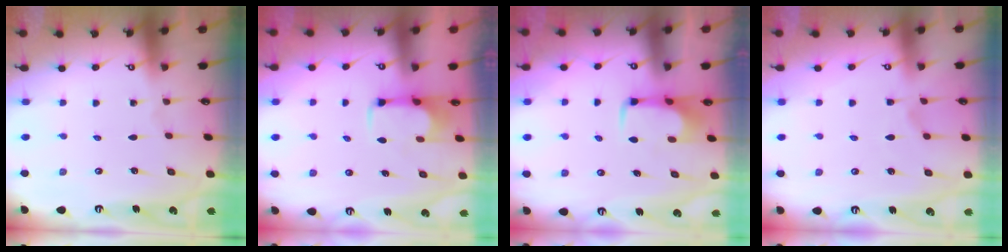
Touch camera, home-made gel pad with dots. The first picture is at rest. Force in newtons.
{"total": 2.7, "press": 2.6, "slide": 0.9}
{"total": 1.7, "press": 1.6, "slide": 0.5}
{"total": 2.4, "press": 2.1, "slide": 1.1}